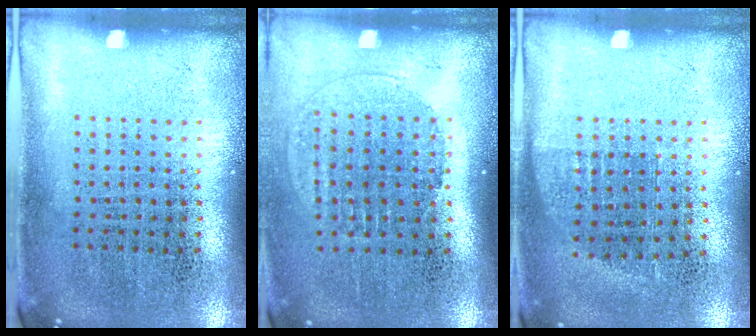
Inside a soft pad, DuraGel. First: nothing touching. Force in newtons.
{"total": 1.3, "press": 1.2, "slide": 0.5}
{"total": 0.6, "press": 0.6, "slide": 0.2}